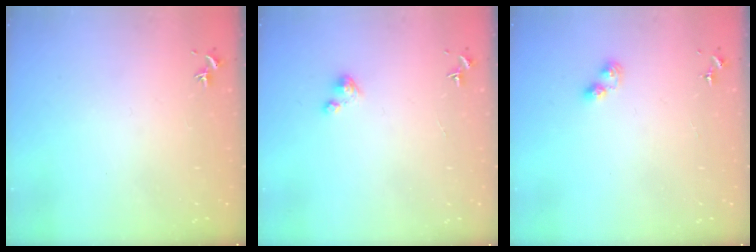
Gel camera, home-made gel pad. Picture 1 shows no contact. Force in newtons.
{"total": 3.5, "press": 3.5, "slide": 0.3}
{"total": 5.6, "press": 5.6, "slide": 0.6}